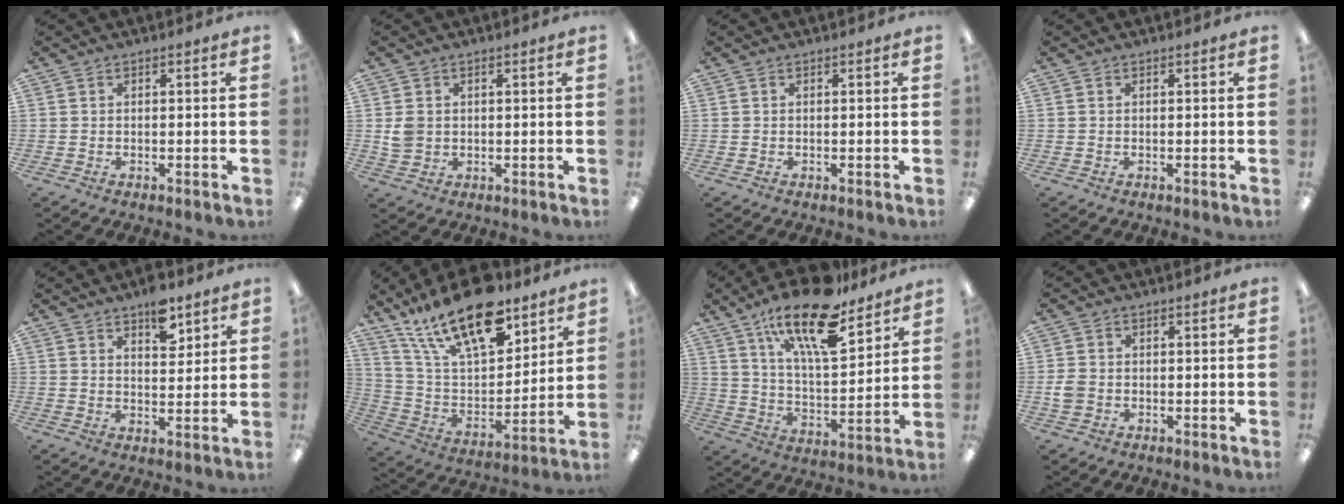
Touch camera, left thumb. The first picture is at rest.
{"total": 4.1, "force": [0.6, 3.7, 1.7], "torque": [-0.027, 0.004, 0.012]}
{"total": 0.0}
{"total": 0.0}
{"total": 7.8, "force": [5.5, 3.6, 4.3], "torque": [-0.041, -0.033, 0.089]}
{"total": 21.9, "force": [15.3, 8.8, 13.0], "torque": [-0.258, -0.086, 0.267]}
{"total": 21.3, "force": [14.5, 7.5, 13.8], "torque": [-0.227, -0.083, 0.242]}
{"total": 2.7, "force": [-0.5, 2.2, 1.6], "torque": [-0.026, 0.005, -0.009]}